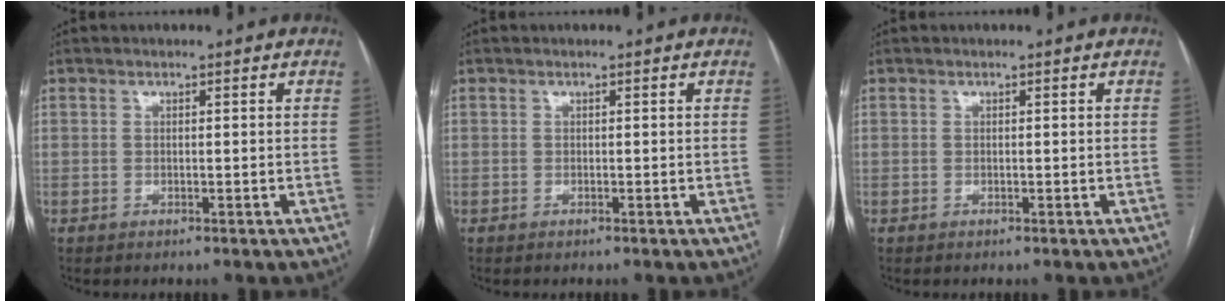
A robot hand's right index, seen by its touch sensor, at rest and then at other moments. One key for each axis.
{"total": 0.0}
{"total": 0.0}